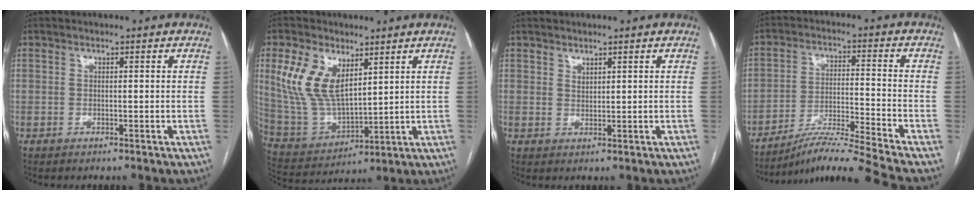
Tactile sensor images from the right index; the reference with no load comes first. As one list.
[{"total": 12.7, "force": [5.3, 6.3, 9.6], "torque": [-0.214, 0.008, 0.117]}, {"total": 1.2, "force": [1.0, 0.4, 0.4], "torque": [-0.005, -0.004, 0.019]}, {"total": 13.5, "force": [-11.8, -3.3, 5.5], "torque": [-0.086, -0.006, -0.200]}]